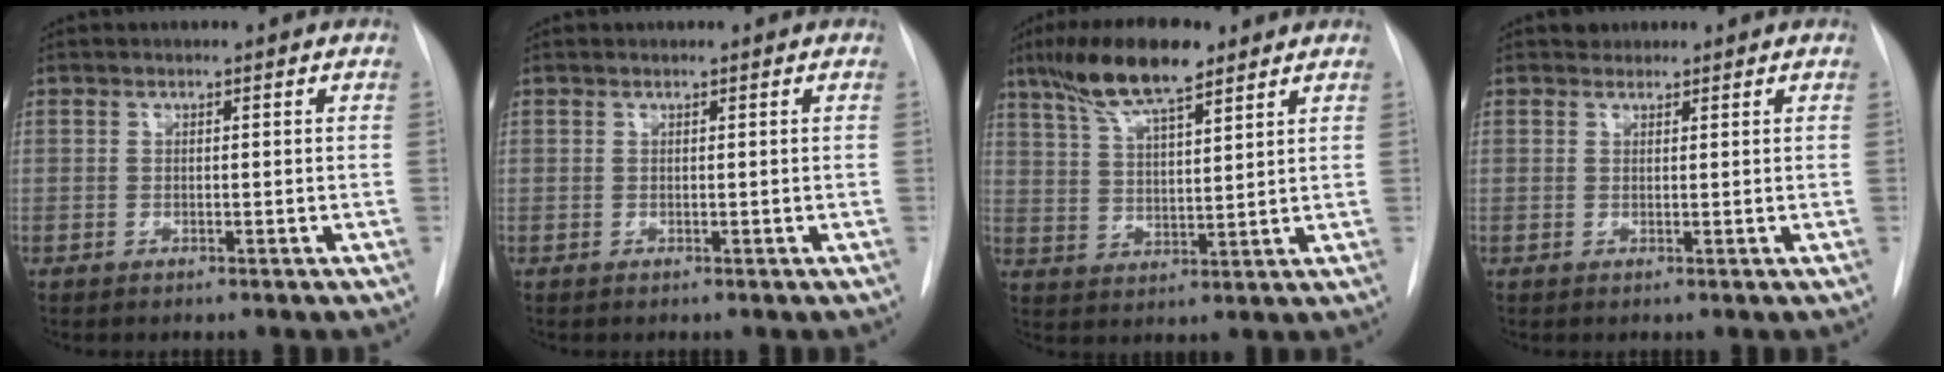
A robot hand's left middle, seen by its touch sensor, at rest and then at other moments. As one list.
[{"total": 0.0}, {"total": 11.5, "force": [8.1, 2.3, 7.8], "torque": [-0.152, 0.015, 0.148]}, {"total": 1.2, "force": [1.0, 0.7, -0.1], "torque": [0.004, 0.002, 0.012]}]